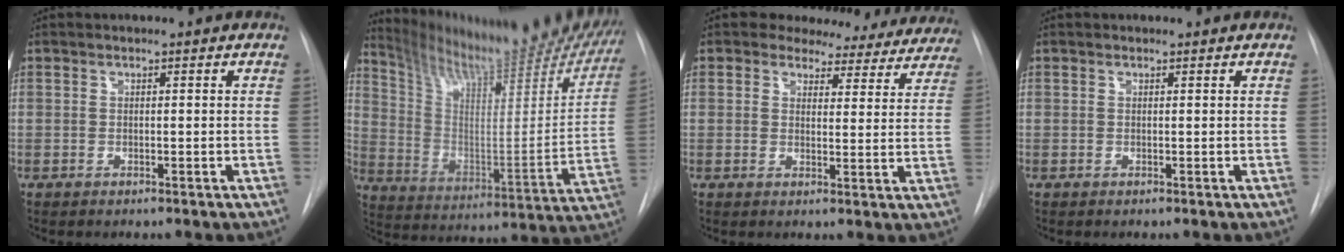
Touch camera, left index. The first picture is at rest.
{"total": 24.3, "force": [21.5, 4.4, 10.5], "torque": [-0.161, -0.055, 0.301]}
{"total": 15.5, "force": [13.9, 6.1, 3.3], "torque": [-0.016, -0.013, 0.139]}
{"total": 0.0}